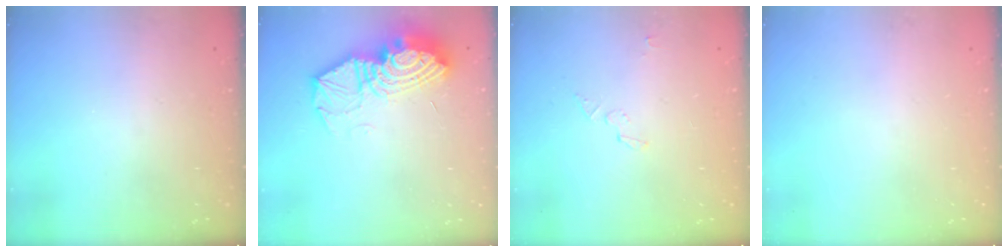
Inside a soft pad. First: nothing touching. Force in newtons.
{"total": 17.0, "press": 16.9, "slide": 1.5}
{"total": 2.8, "press": 2.8, "slide": 0.1}
{"total": 0.0}